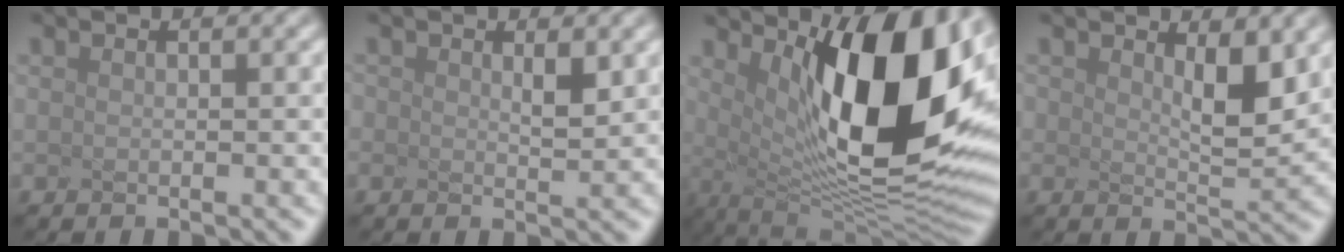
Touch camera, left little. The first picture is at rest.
{"total": 0.9, "force": [-0.3, -0.7, -0.3], "torque": [-0.017, -0.004, 0.021]}
{"total": 12.8, "force": [3.0, 4.3, 11.6], "torque": [-0.173, -0.017, 0.079]}
{"total": 1.3, "force": [0.7, -0.1, 1.1], "torque": [-0.041, -0.011, 0.039]}